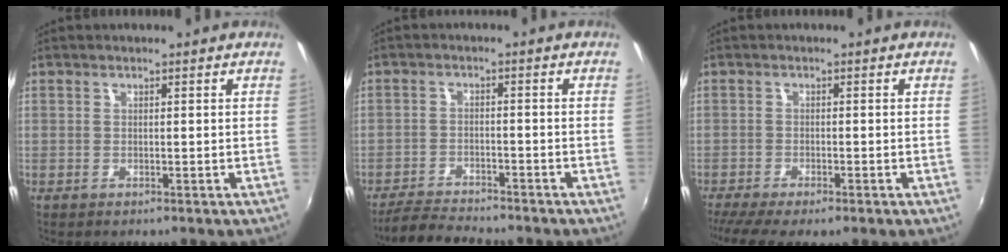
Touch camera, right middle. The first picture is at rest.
{"total": 6.4, "force": [-6.1, 1.1, 1.7], "torque": [-0.060, -0.009, -0.105]}
{"total": 7.0, "force": [-5.4, 0.9, 4.4], "torque": [-0.098, -0.035, -0.092]}